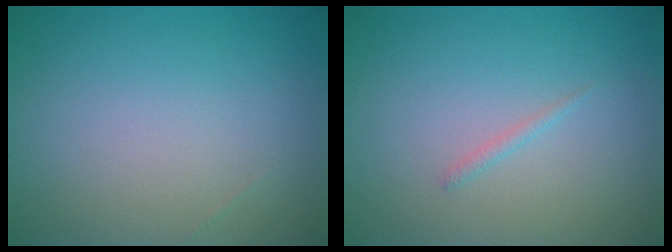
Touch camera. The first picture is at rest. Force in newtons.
{"total": 0.6, "press": 0.6, "slide": 0.1}